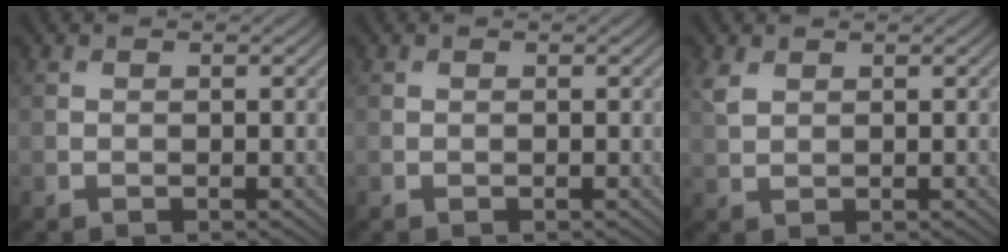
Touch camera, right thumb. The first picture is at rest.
{"total": 0.0}
{"total": 2.0, "force": [1.2, 1.2, 1.2], "torque": [-0.036, 0.000, 0.027]}